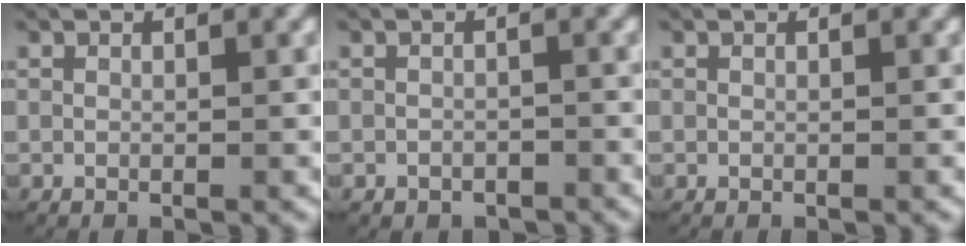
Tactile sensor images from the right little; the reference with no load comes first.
{"total": 1.4, "force": [-1.1, 0.9, 0.2], "torque": [0.000, -0.004, -0.017]}
{"total": 0.0}